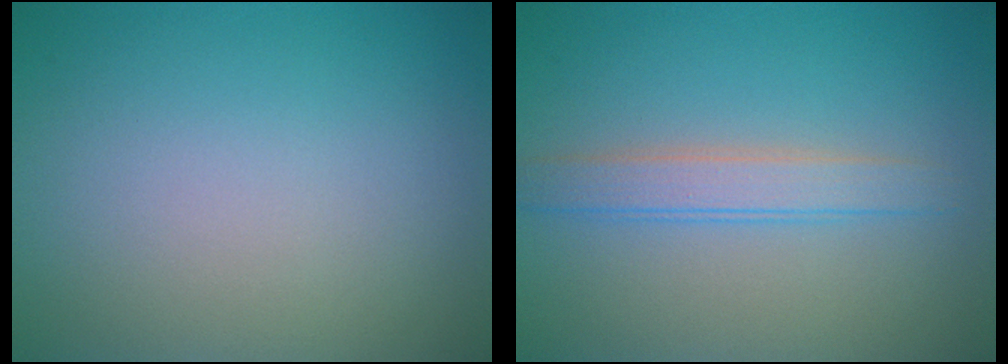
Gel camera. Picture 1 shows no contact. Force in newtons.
{"total": 2.5, "press": 2.5, "slide": 0.1}